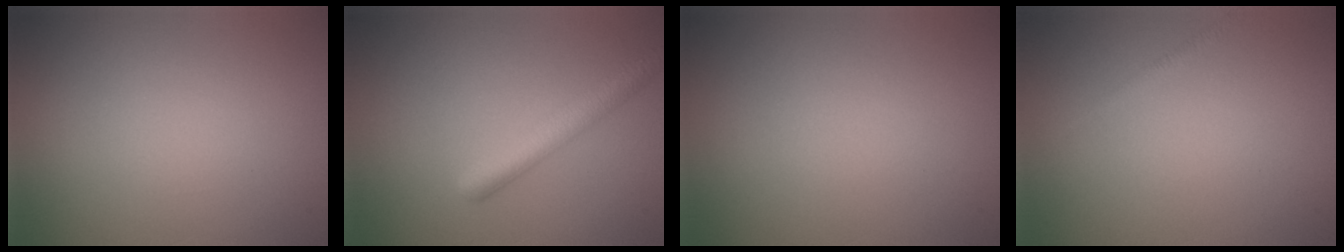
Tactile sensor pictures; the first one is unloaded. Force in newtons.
{"total": 3.2, "press": 3.2, "slide": 0.1}
{"total": 0.0}
{"total": 0.7, "press": 0.7, "slide": 0.0}